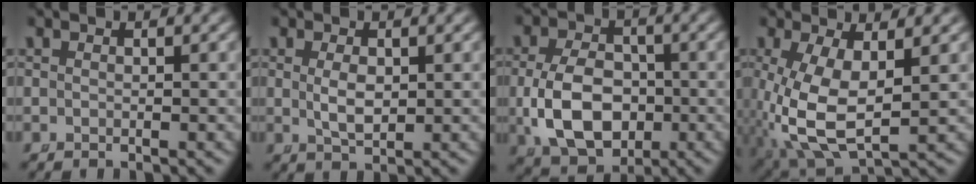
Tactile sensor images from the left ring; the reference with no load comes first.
{"total": 2.4, "force": [0.1, 1.2, 2.1], "torque": [-0.043, -0.014, 0.015]}
{"total": 8.0, "force": [-1.5, 5.8, 5.4], "torque": [-0.106, -0.026, -0.013]}
{"total": 8.6, "force": [-1.2, 5.2, 6.8], "torque": [-0.169, -0.055, 0.015]}